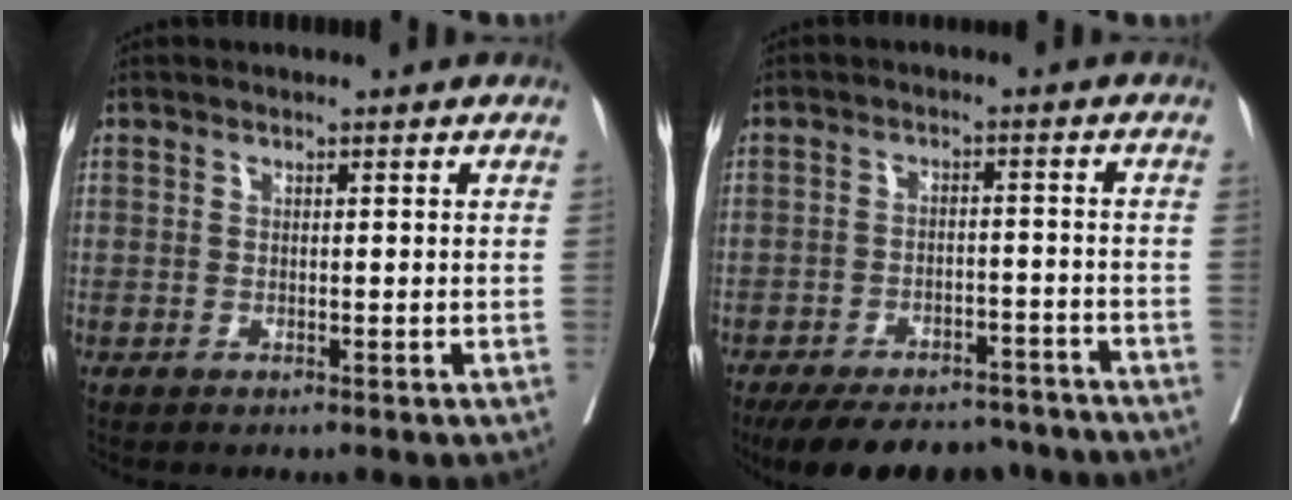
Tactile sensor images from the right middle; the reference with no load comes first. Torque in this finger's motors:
{"motor_torque": [0.98, -1.16, 0.52, 0.06]}